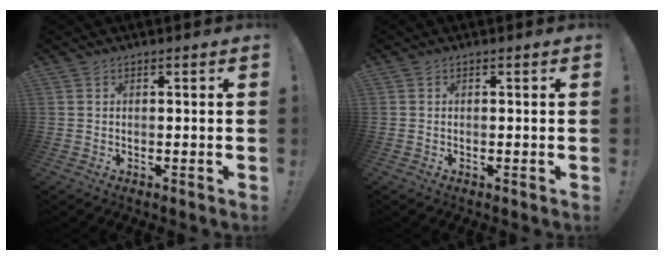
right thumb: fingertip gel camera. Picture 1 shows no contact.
{"total": 0.0}